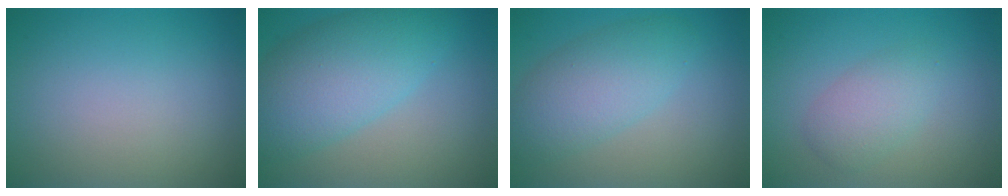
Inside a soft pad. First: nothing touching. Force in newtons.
{"total": 7.6, "press": 7.6, "slide": 0.3}
{"total": 5.0, "press": 5.0, "slide": 0.3}
{"total": 2.7, "press": 2.7, "slide": 0.1}